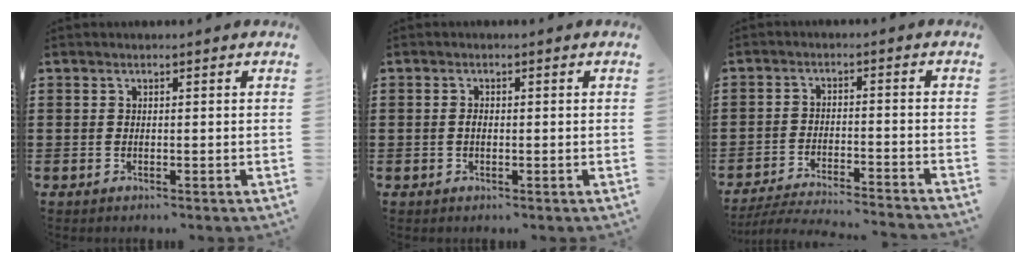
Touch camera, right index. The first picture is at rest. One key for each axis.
{"total": 1.1, "fx": -0.2, "fy": 0.6, "fz": 0.9, "tx": -0.019, "ty": 0.001, "tz": -0.004}
{"total": 4.5, "fx": -4.4, "fy": -0.2, "fz": 1.1, "tx": -0.034, "ty": -0.012, "tz": -0.092}